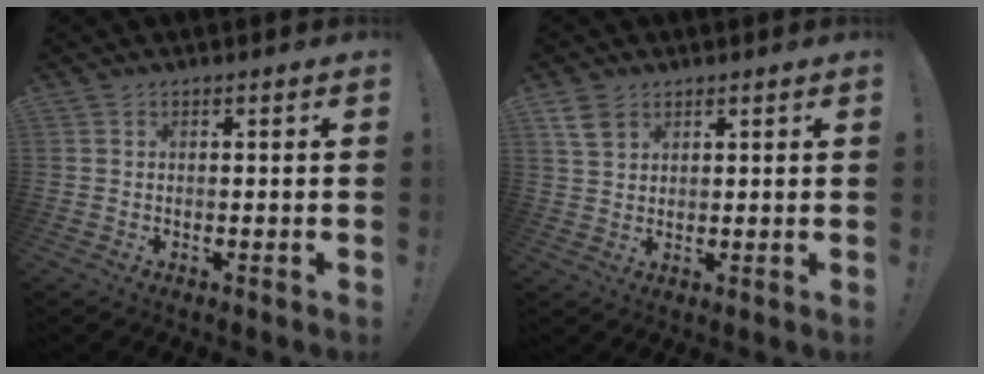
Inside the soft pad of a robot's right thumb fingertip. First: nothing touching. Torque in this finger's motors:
{"motor_torque": [-0.44, 0.53, 0.34, 0.13, -0.02]}